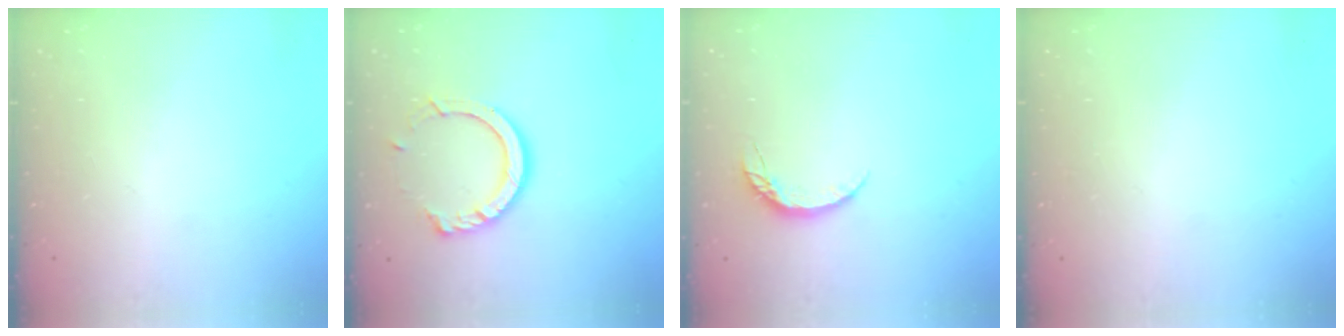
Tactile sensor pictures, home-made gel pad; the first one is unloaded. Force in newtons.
{"total": 11.2, "press": 11.2, "slide": 1.0}
{"total": 5.3, "press": 5.2, "slide": 0.6}
{"total": 2.6, "press": 2.6, "slide": 0.2}